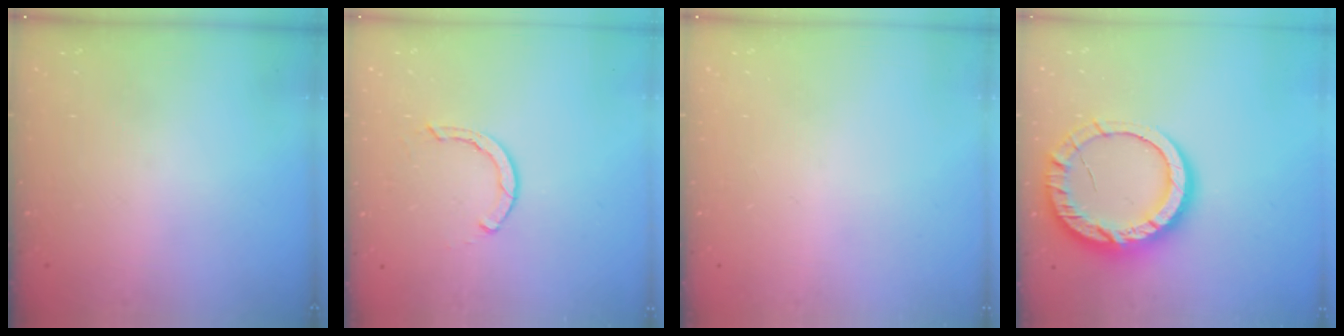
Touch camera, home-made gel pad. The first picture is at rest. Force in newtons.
{"total": 2.3, "press": 2.3, "slide": 0.1}
{"total": 0.0}
{"total": 16.7, "press": 16.6, "slide": 1.4}